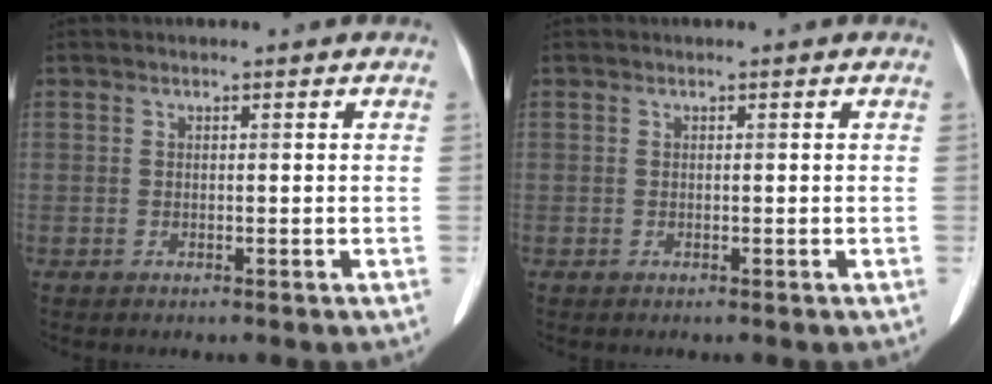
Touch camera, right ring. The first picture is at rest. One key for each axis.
{"total": 0.0}